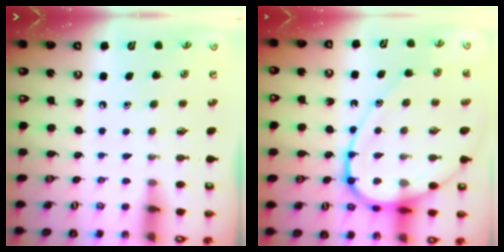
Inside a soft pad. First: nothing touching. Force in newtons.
{"total": 17.7, "press": 17.6, "slide": 1.8}